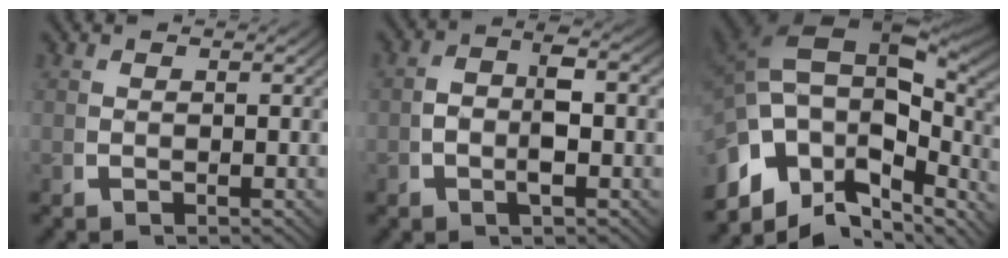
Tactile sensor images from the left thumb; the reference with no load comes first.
{"total": 4.1, "force": [-0.3, 2.1, 3.5], "torque": [-0.068, -0.008, -0.004]}
{"total": 17.8, "force": [-1.0, 12.4, 12.7], "torque": [-0.230, -0.031, -0.004]}